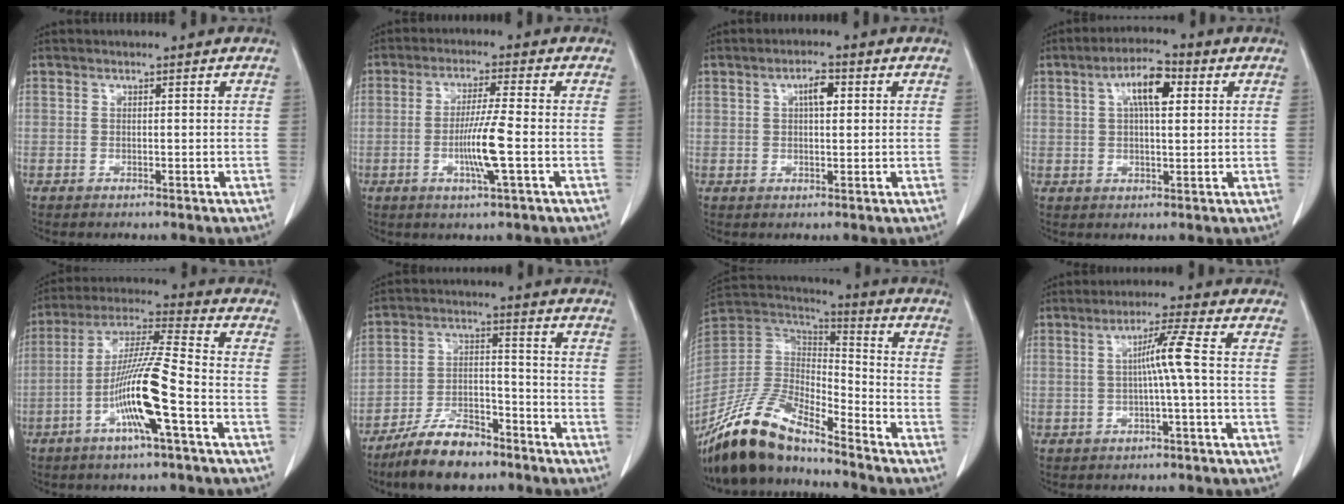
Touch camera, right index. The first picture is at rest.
{"total": 7.5, "force": [-1.9, -0.2, 7.3], "torque": [-0.137, -0.007, -0.034]}
{"total": 3.8, "force": [1.1, 1.6, 3.3], "torque": [-0.061, 0.010, 0.018]}
{"total": 7.5, "force": [2.3, 2.6, 6.6], "torque": [-0.124, 0.018, 0.039]}
{"total": 13.3, "force": [-4.8, 0.3, 12.4], "torque": [-0.244, 0.002, -0.094]}
{"total": 11.4, "force": [-8.6, 4.0, 6.3], "torque": [-0.118, 0.000, -0.158]}
{"total": 18.9, "force": [-15.1, 5.2, 10.0], "torque": [-0.214, -0.006, -0.291]}
{"total": 5.3, "force": [-0.2, -0.8, 5.2], "torque": [-0.094, 0.011, 0.000]}